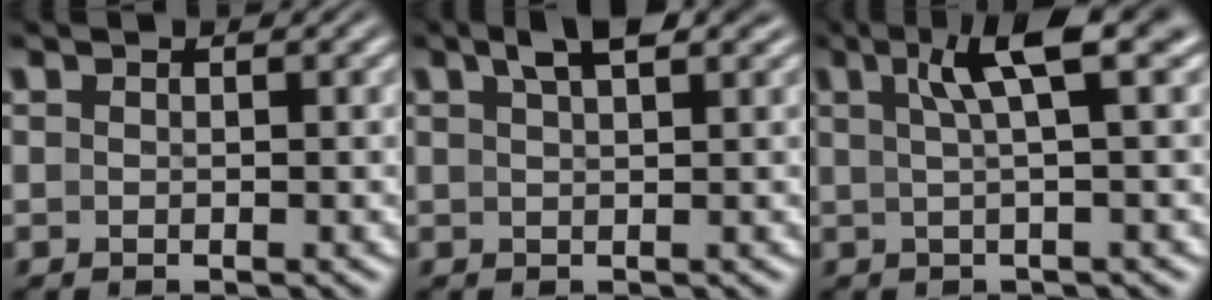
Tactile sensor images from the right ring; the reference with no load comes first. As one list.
[{"total": 3.1, "force": [2.0, 0.2, 2.3], "torque": [-0.029, 0.009, 0.032]}, {"total": 5.7, "force": [2.4, 0.6, 5.1], "torque": [-0.064, 0.026, 0.031]}]